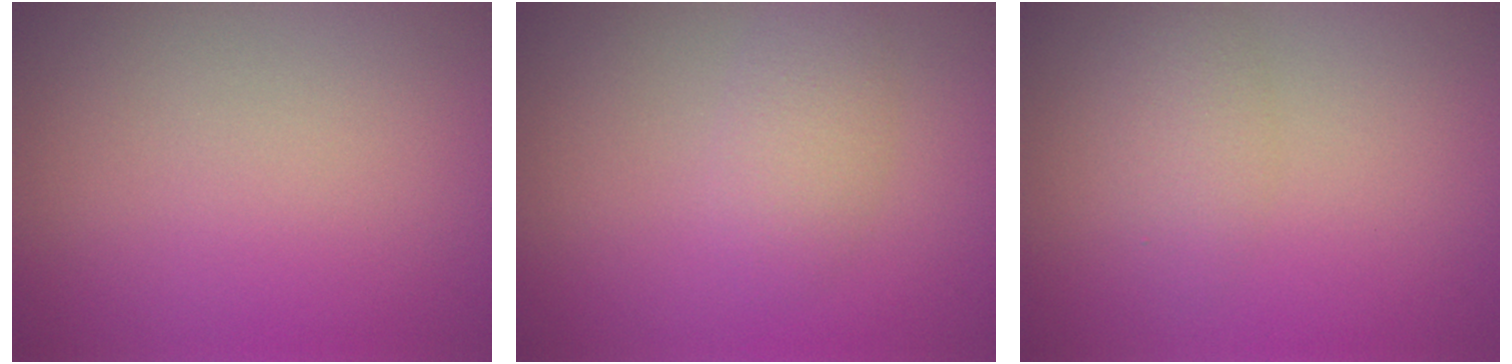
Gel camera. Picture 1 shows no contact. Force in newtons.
{"total": 2.2, "press": 2.2, "slide": 0.1}
{"total": 2.0, "press": 2.0, "slide": 0.1}